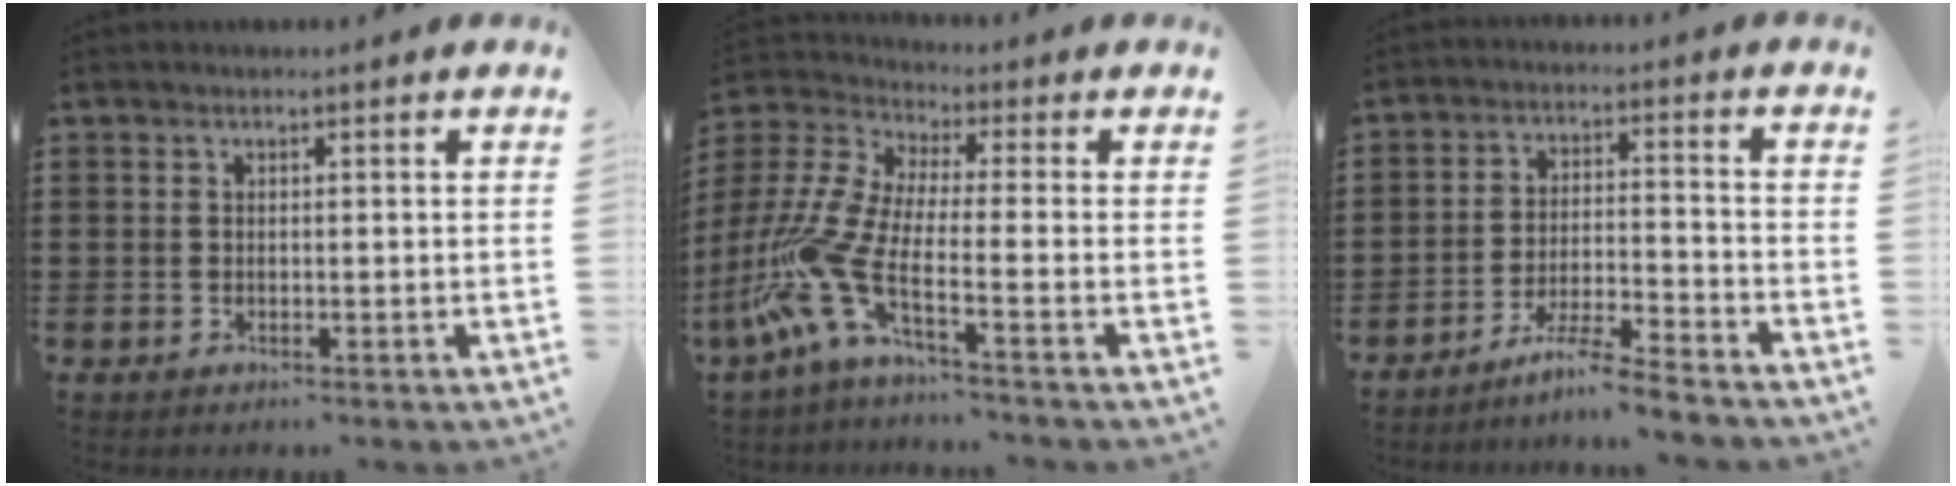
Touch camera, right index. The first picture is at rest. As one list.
[{"total": 9.5, "force": [-4.3, 2.4, 8.1], "torque": [-0.238, -0.038, -0.101]}, {"total": 6.0, "force": [-5.5, -0.6, 2.3], "torque": [-0.052, -0.012, -0.108]}]